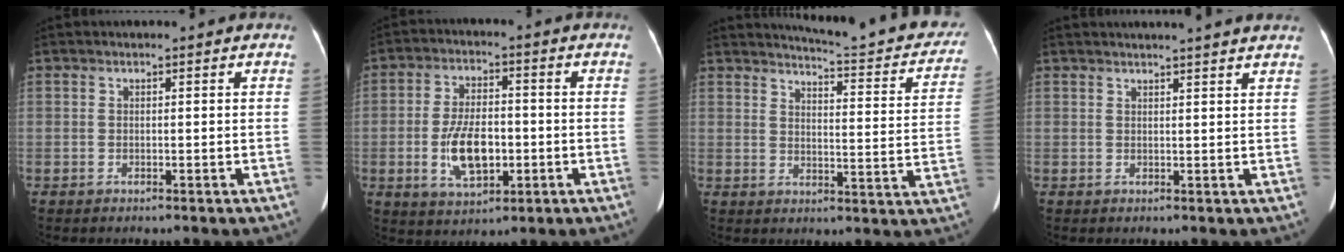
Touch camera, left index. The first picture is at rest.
{"total": 8.9, "force": [-2.0, 4.3, 7.5], "torque": [-0.154, 0.005, -0.029]}
{"total": 18.2, "force": [16.8, 2.1, 6.6], "torque": [-0.077, -0.061, 0.186]}
{"total": 8.0, "force": [7.3, -0.5, 3.2], "torque": [-0.042, 0.019, 0.073]}